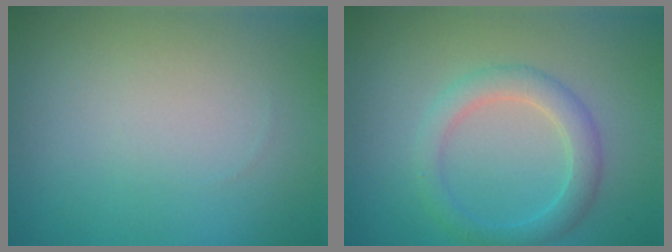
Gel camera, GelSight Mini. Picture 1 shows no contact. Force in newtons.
{"total": 3.0, "press": 3.0, "slide": 0.2}